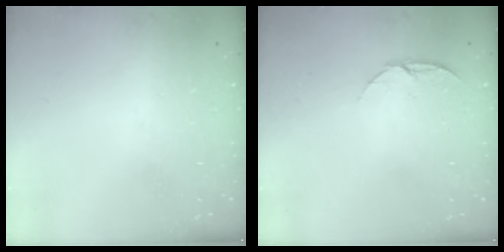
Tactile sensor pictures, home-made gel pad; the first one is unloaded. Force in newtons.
{"total": 6.9, "press": 6.9, "slide": 0.8}